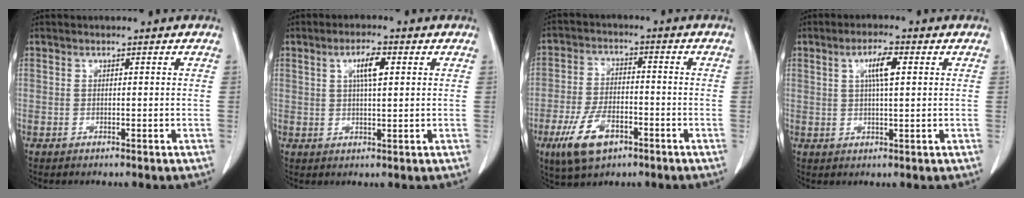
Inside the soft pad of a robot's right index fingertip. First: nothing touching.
{"total": 4.3, "force": [1.4, 0.8, 4.0], "torque": [-0.074, 0.002, 0.024]}
{"total": 9.2, "force": [-4.7, 4.3, 6.5], "torque": [-0.145, -0.005, -0.079]}
{"total": 4.5, "force": [1.4, 0.6, 4.2], "torque": [-0.079, 0.002, 0.024]}